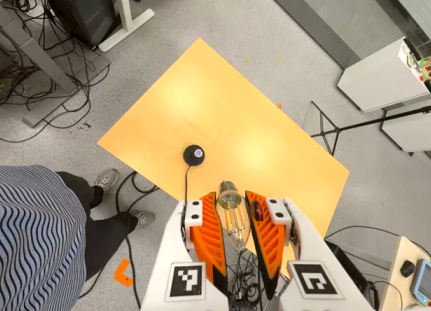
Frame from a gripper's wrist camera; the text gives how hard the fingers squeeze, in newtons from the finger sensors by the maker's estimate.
{"total": 23.8, "left": 25.9, "right": 21.6}